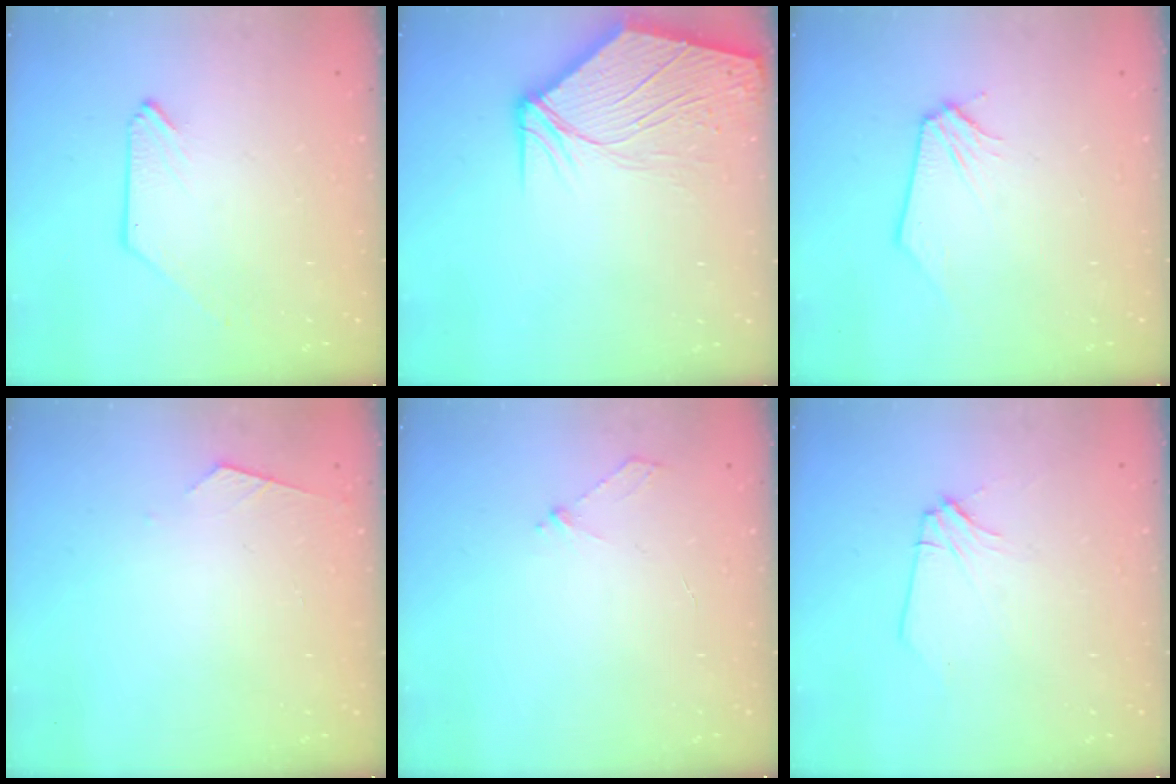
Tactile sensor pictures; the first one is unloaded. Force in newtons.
{"total": 11.1, "press": 10.9, "slide": 1.6}
{"total": 0.0}
{"total": 4.4, "press": 4.4, "slide": 0.5}
{"total": 3.0, "press": 2.9, "slide": 0.4}
{"total": 2.2, "press": 2.2, "slide": 0.3}